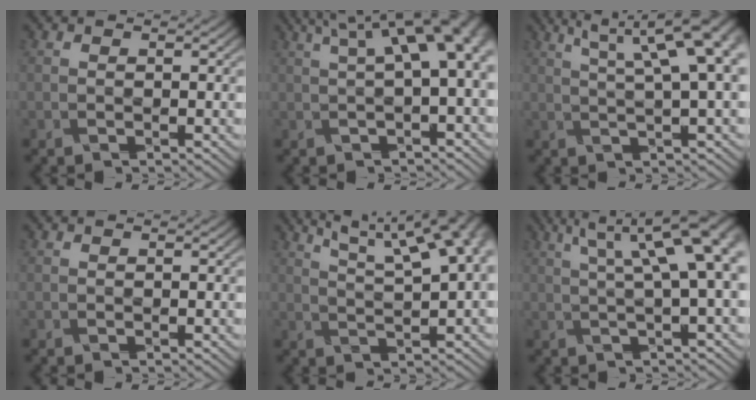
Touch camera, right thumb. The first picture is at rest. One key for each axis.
{"total": 10.1, "fx": 3.1, "fy": 3.2, "fz": 9.1, "tx": -0.114, "ty": 0.029, "tz": 0.048}
{"total": 11.4, "fx": 4.6, "fy": 2.9, "fz": 10.1, "tx": -0.135, "ty": 0.037, "tz": 0.063}
{"total": 0.0}
{"total": 14.2, "fx": 6.9, "fy": 4.8, "fz": 11.4, "tx": -0.155, "ty": 0.047, "tz": 0.092}
{"total": 10.9, "fx": 3.5, "fy": 2.9, "fz": 9.9, "tx": -0.141, "ty": 0.032, "tz": 0.053}